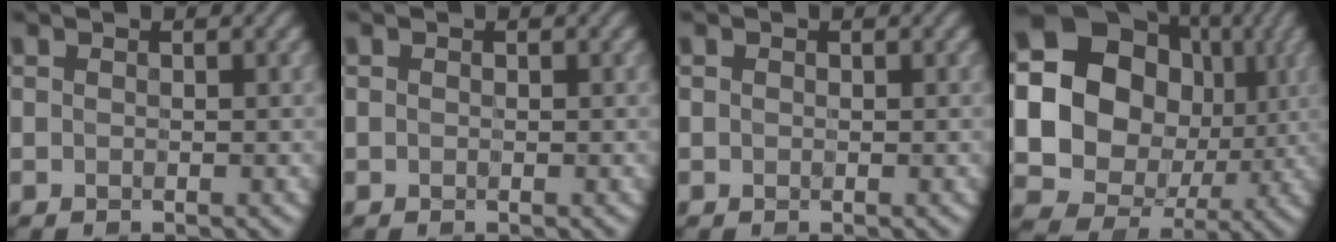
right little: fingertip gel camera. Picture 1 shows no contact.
{"total": 0.0}
{"total": 0.0}
{"total": 21.8, "force": [2.3, 19.6, 9.1], "torque": [-0.199, 0.030, 0.008]}